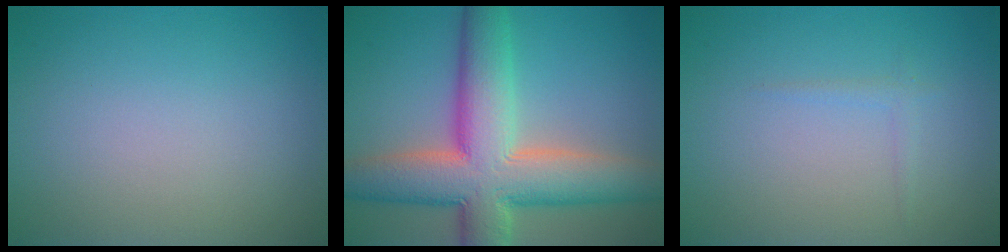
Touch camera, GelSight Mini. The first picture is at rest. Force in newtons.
{"total": 11.6, "press": 11.6, "slide": 1.0}
{"total": 0.9, "press": 0.8, "slide": 0.1}